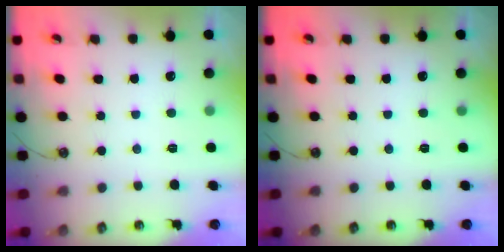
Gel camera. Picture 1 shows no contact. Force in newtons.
{"total": 0.0}